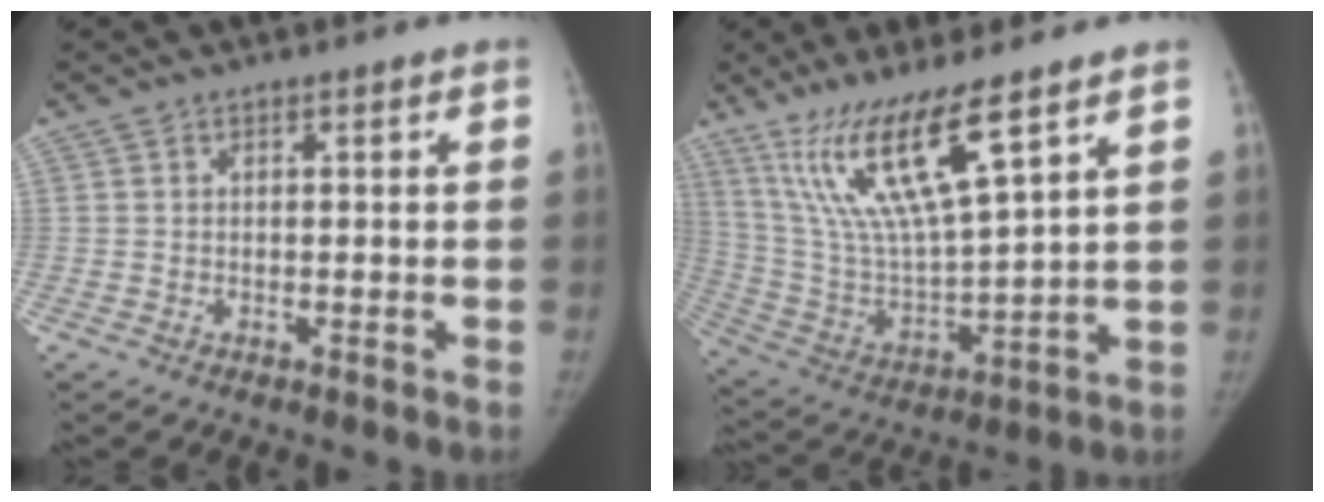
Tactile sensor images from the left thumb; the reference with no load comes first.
{"total": 17.0, "force": [10.5, 2.9, 13.2], "torque": [-0.259, -0.055, 0.216]}